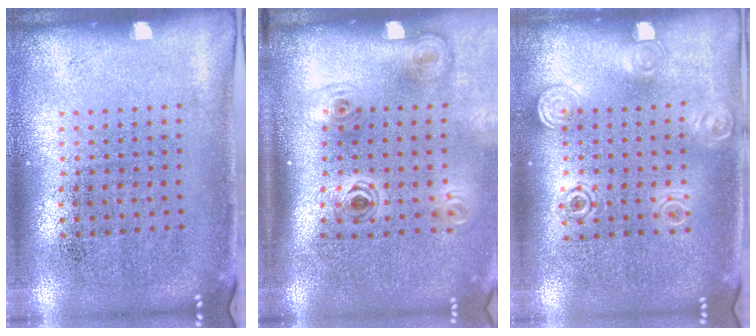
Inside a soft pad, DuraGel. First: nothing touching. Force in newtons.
{"total": 2.2, "press": 1.5, "slide": 1.6}
{"total": 1.4, "press": 1.3, "slide": 0.6}